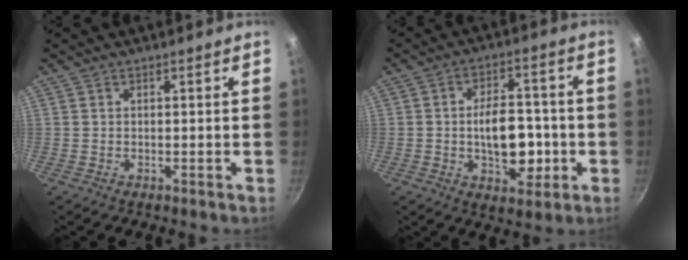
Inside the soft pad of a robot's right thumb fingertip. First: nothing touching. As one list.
[{"total": 12.3, "force": [-1.9, 7.3, 9.7], "torque": [-0.109, 0.017, -0.026]}]